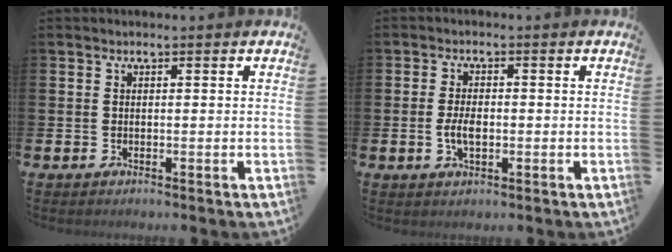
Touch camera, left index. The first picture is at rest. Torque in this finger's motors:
{"motor_torque": [0.68, 0.18, 0.10, 0.09]}